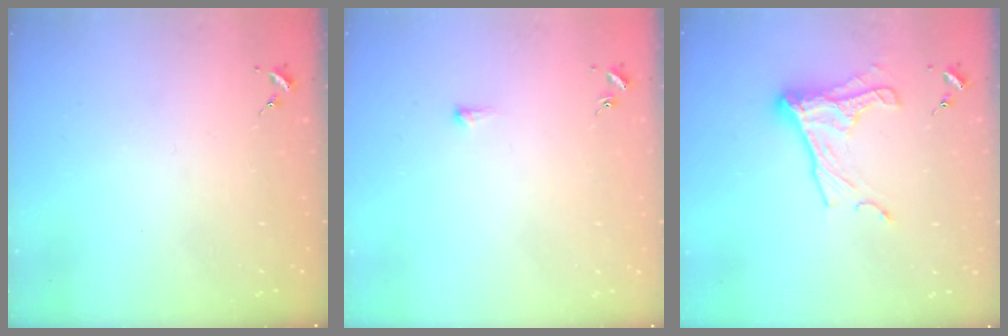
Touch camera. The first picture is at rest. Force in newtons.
{"total": 3.4, "press": 3.4, "slide": 0.6}
{"total": 14.7, "press": 14.6, "slide": 1.1}